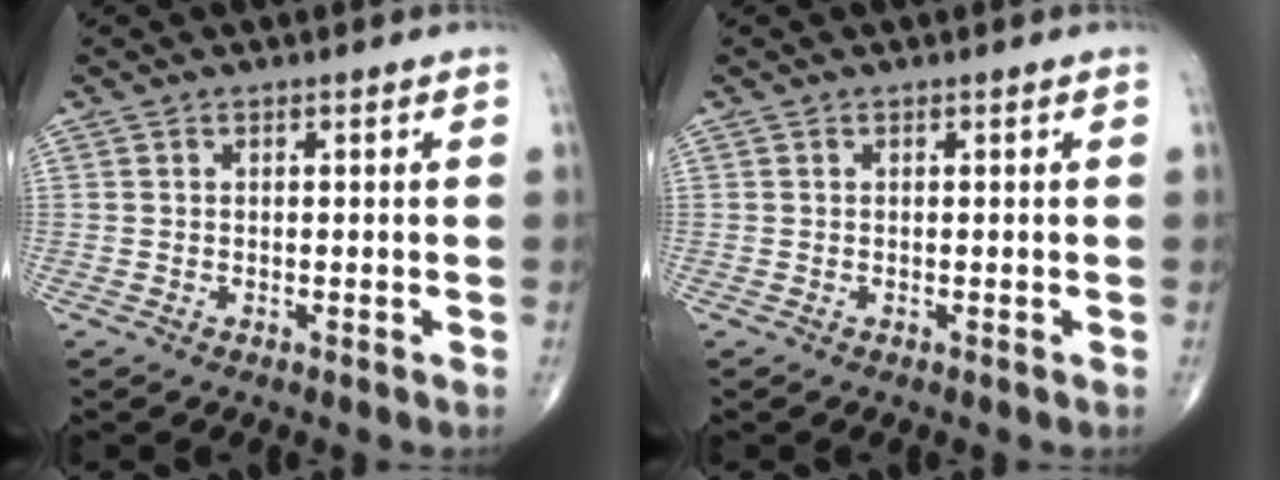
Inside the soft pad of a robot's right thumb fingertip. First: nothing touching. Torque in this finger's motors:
{"motor_torque": [0.36, 0.21, 0.15, -0.10, -0.01]}